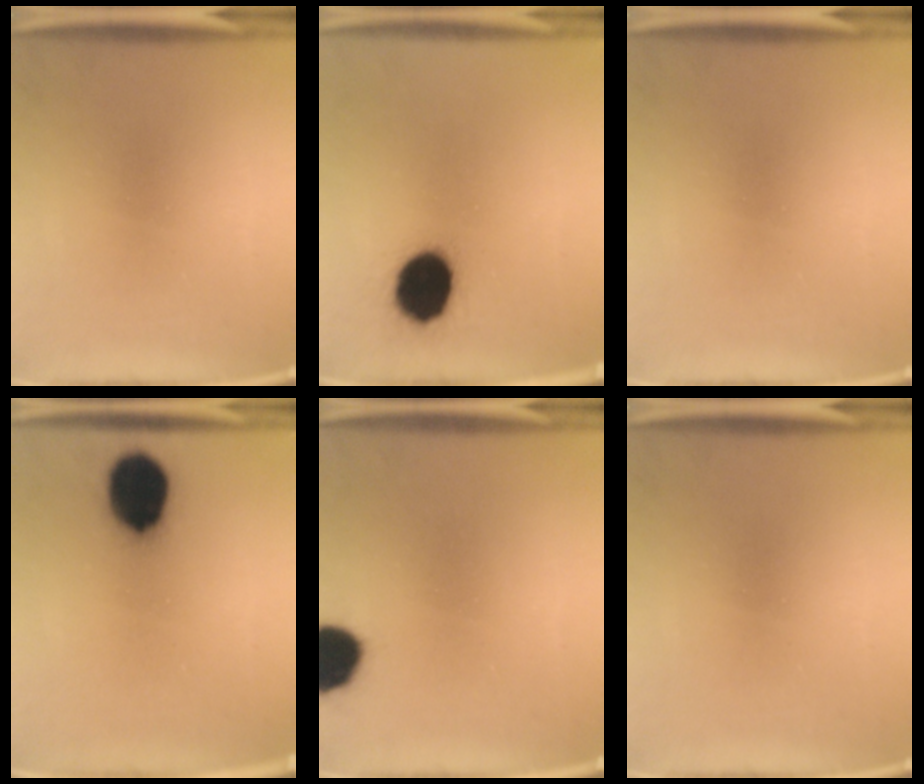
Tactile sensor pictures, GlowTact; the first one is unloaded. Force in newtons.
{"total": 13.9}
{"total": 0.0}
{"total": 14.7}
{"total": 11.7}
{"total": 0.0}